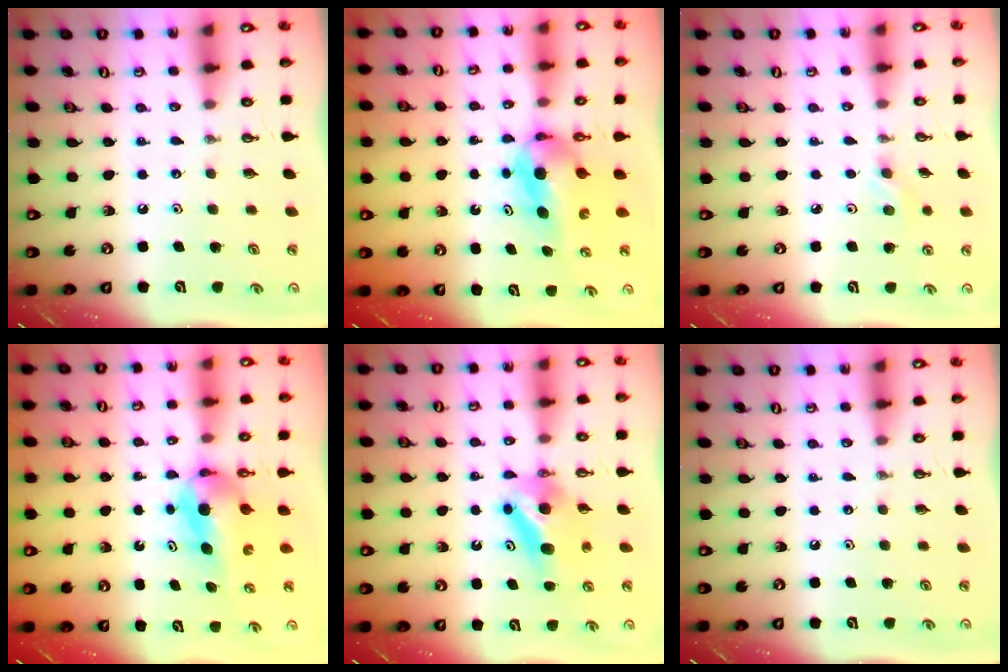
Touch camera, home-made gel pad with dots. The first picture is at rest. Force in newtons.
{"total": 7.1, "press": 5.0, "slide": 5.1}
{"total": 3.7, "press": 3.7, "slide": 0.6}
{"total": 7.1, "press": 5.0, "slide": 5.1}
{"total": 6.3, "press": 6.2, "slide": 0.9}
{"total": 0.0}